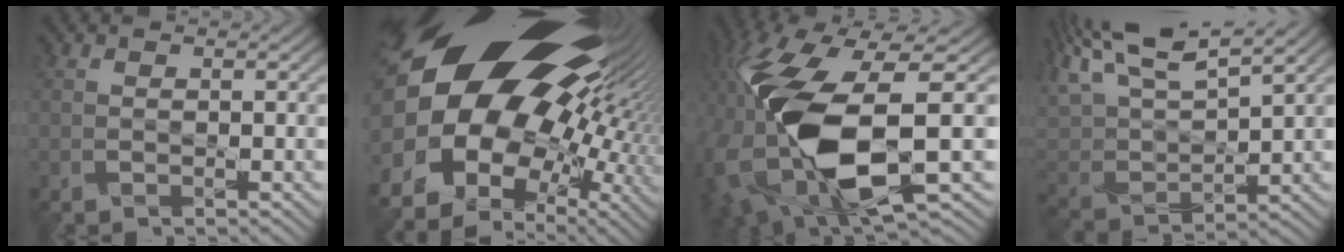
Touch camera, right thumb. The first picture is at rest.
{"total": 22.0, "force": [5.7, 14.7, 15.3], "torque": [-0.287, -0.013, 0.106]}
{"total": 16.6, "force": [-2.4, 7.8, 14.4], "torque": [-0.332, -0.023, -0.035]}
{"total": 11.4, "force": [8.3, 3.6, 7.0], "torque": [-0.176, 0.035, 0.150]}